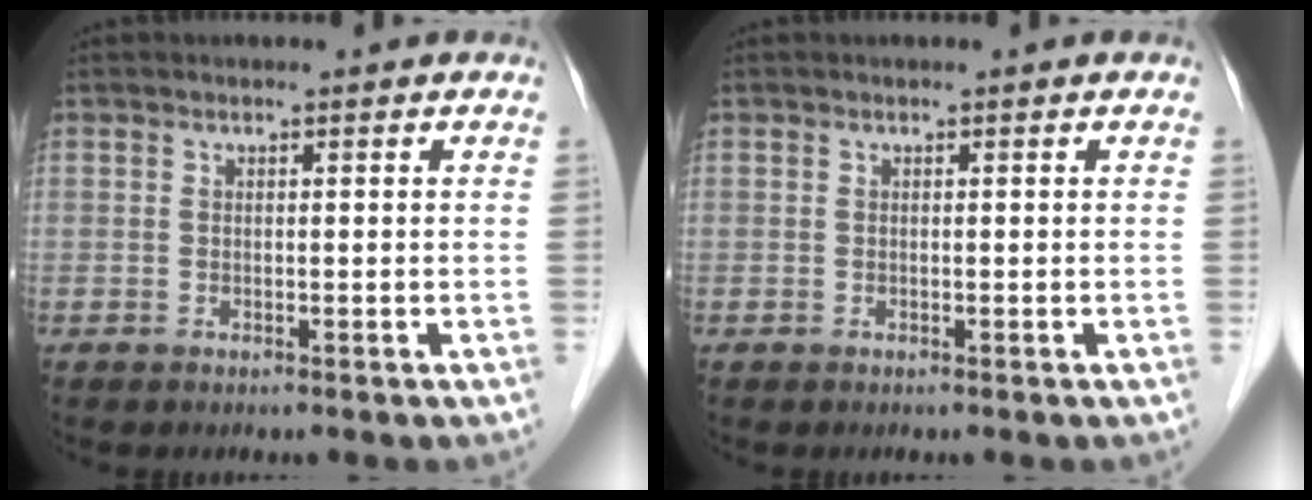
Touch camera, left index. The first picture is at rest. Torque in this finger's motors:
{"motor_torque": [0.00, 0.00, 0.00, 0.00]}